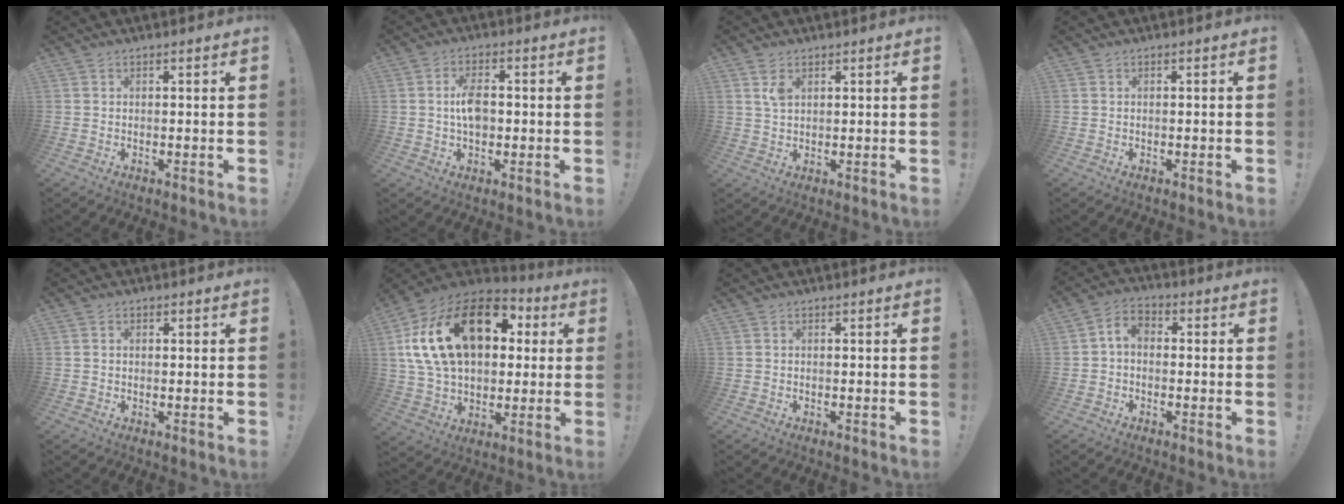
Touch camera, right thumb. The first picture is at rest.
{"total": 6.9, "force": [-0.3, 4.1, 5.6], "torque": [-0.103, 0.010, -0.008]}
{"total": 3.4, "force": [1.7, 1.7, 2.4], "torque": [-0.041, -0.004, 0.028]}
{"total": 0.0}
{"total": 0.9, "force": [-0.2, 0.7, 0.4], "torque": [-0.006, 0.003, -0.004]}
{"total": 25.6, "force": [8.0, 15.9, 18.4], "torque": [-0.323, -0.022, 0.150]}
{"total": 0.0}
{"total": 4.3, "force": [-0.6, 3.0, 3.0], "torque": [-0.059, 0.010, -0.010]}